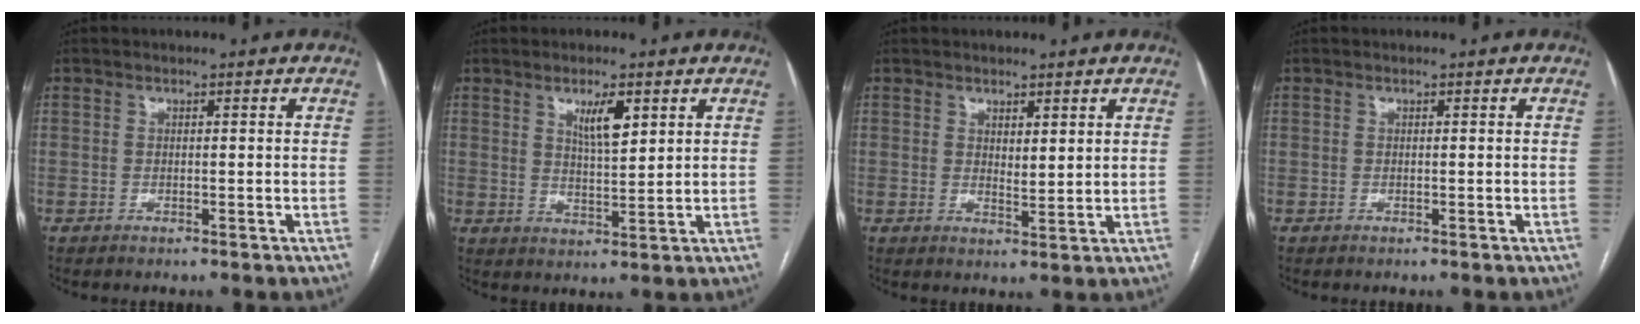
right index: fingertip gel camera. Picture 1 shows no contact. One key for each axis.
{"total": 5.0, "fx": 2.5, "fy": 1.1, "fz": 4.2, "tx": -0.074, "ty": -0.004, "tz": 0.047}
{"total": 2.4, "fx": 1.3, "fy": 0.7, "fz": 1.8, "tx": -0.033, "ty": -0.010, "tz": 0.028}
{"total": 0.0}